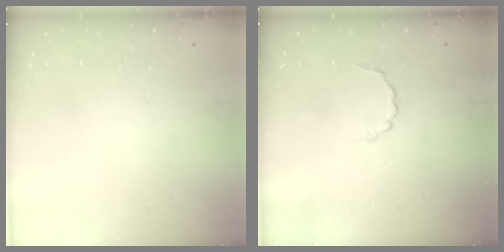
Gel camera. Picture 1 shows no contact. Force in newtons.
{"total": 2.3, "press": 2.1, "slide": 0.9}